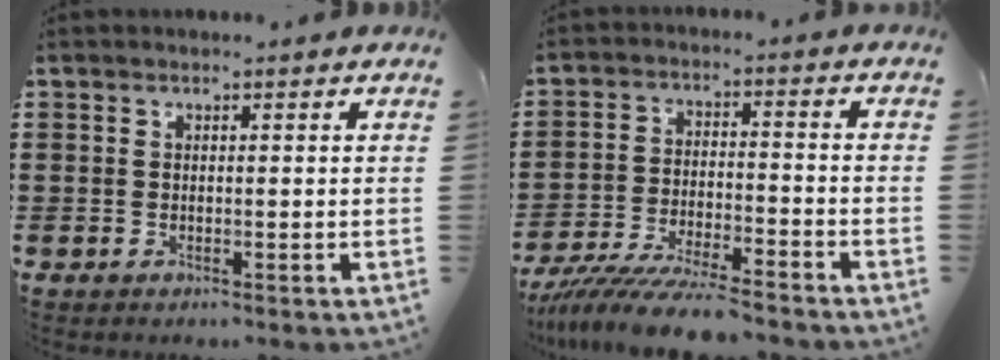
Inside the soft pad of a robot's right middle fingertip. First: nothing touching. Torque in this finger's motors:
{"motor_torque": [1.77, -0.16, 0.51, 0.21]}